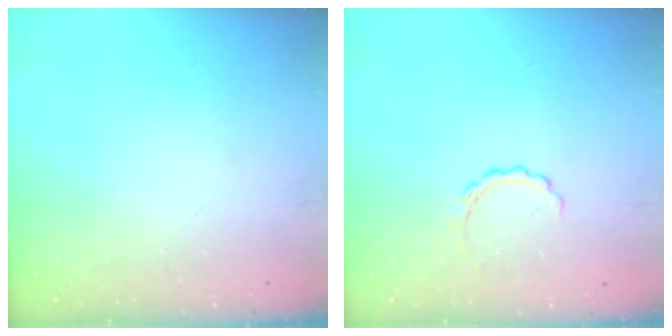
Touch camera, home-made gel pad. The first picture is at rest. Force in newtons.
{"total": 5.2, "press": 5.2, "slide": 0.8}